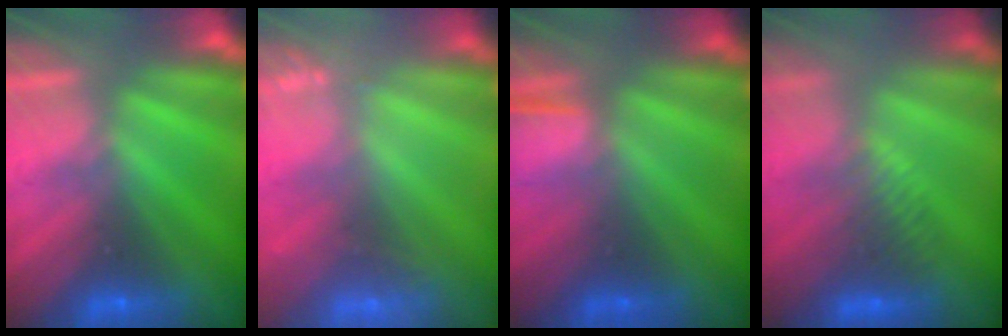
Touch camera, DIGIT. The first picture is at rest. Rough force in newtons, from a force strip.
{"total": 2.5}
{"total": 1.4}
{"total": 3.4}